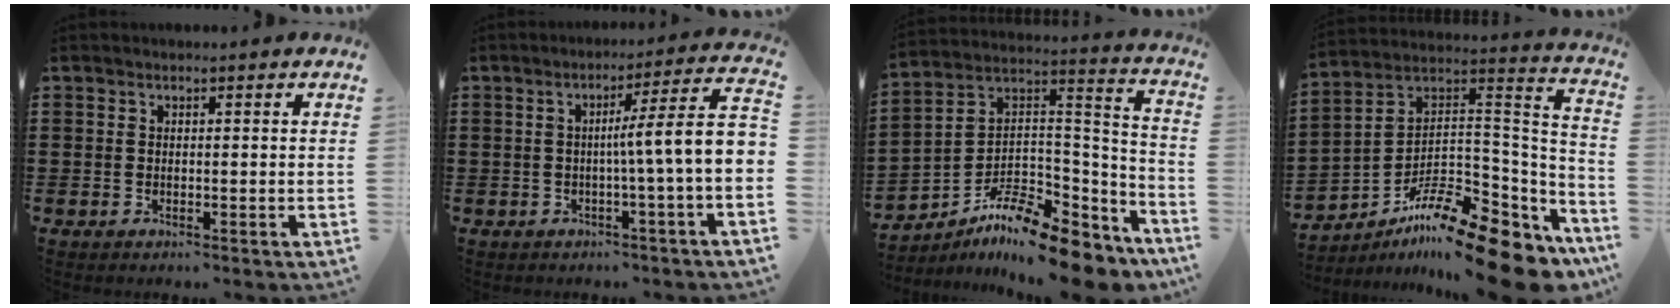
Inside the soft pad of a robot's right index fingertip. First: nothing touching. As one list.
[{"total": 8.1, "force": [-0.3, -0.2, 8.1], "torque": [-0.139, -0.018, -0.009]}, {"total": 11.6, "force": [-9.4, 3.1, 6.0], "torque": [-0.103, 0.025, -0.178]}, {"total": 15.0, "force": [-11.1, 3.7, 9.5], "torque": [-0.146, 0.029, -0.194]}]